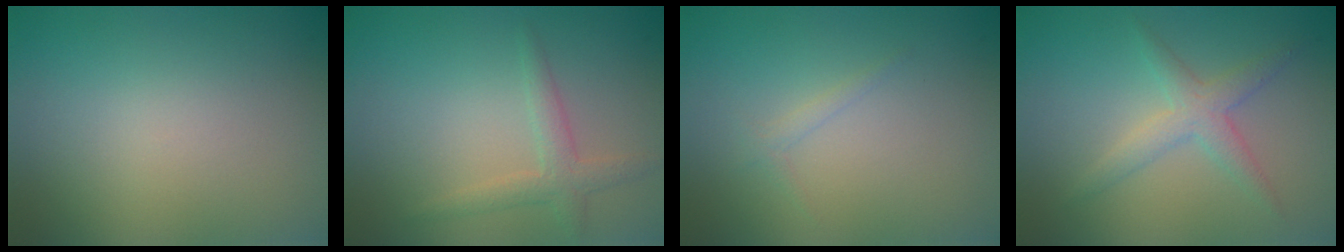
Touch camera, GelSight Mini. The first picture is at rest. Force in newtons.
{"total": 2.1, "press": 2.0, "slide": 0.1}
{"total": 0.8, "press": 0.8, "slide": 0.1}
{"total": 2.5, "press": 2.5, "slide": 0.1}